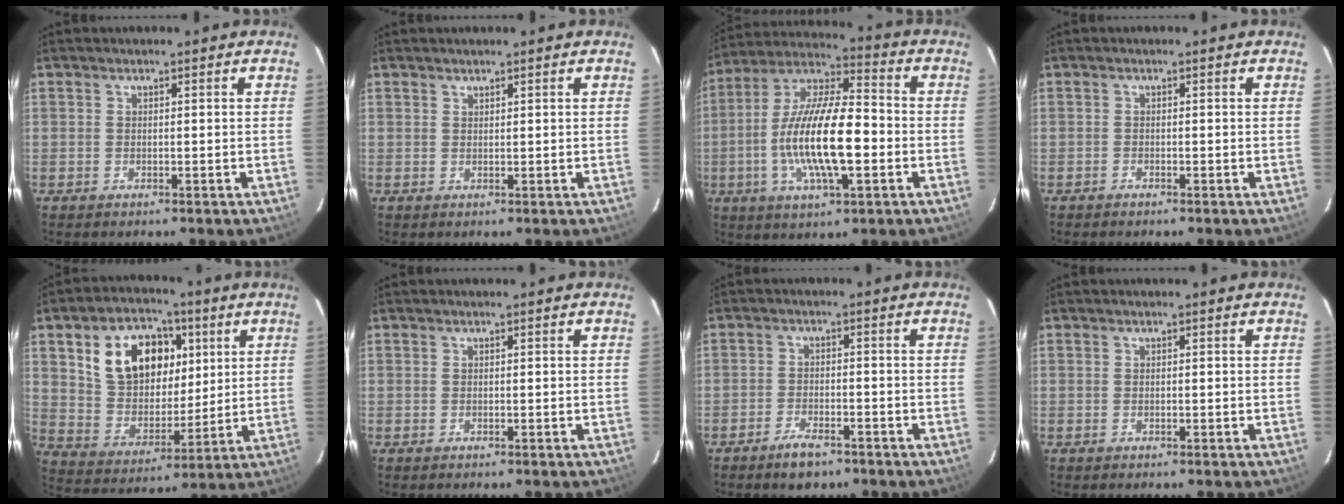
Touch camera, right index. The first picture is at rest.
{"total": 0.6, "force": [0.6, 0.2, 0.0], "torque": [0.000, 0.001, 0.012]}
{"total": 17.7, "force": [-3.5, 5.3, 16.5], "torque": [-0.318, -0.004, -0.068]}
{"total": 0.5, "force": [-0.5, 0.1, 0.0], "torque": [-0.003, 0.001, -0.011]}
{"total": 16.9, "force": [6.3, 11.4, 10.8], "torque": [-0.212, 0.034, 0.127]}
{"total": 0.0}
{"total": 4.7, "force": [-3.6, 2.0, 2.4], "torque": [-0.059, 0.001, -0.061]}
{"total": 0.0}